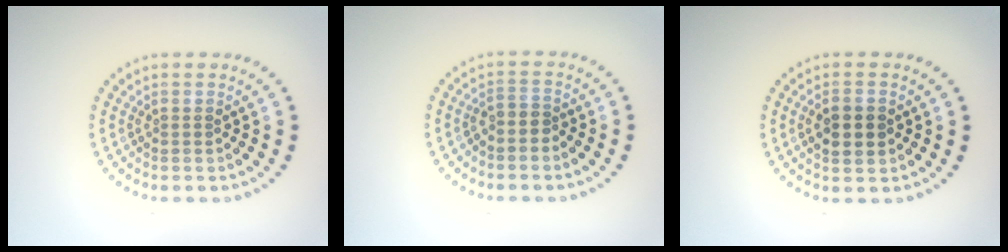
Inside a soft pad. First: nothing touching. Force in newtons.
{"total": 1.2, "press": 0.8, "slide": 0.9}
{"total": 2.9, "press": 2.9, "slide": 0.2}